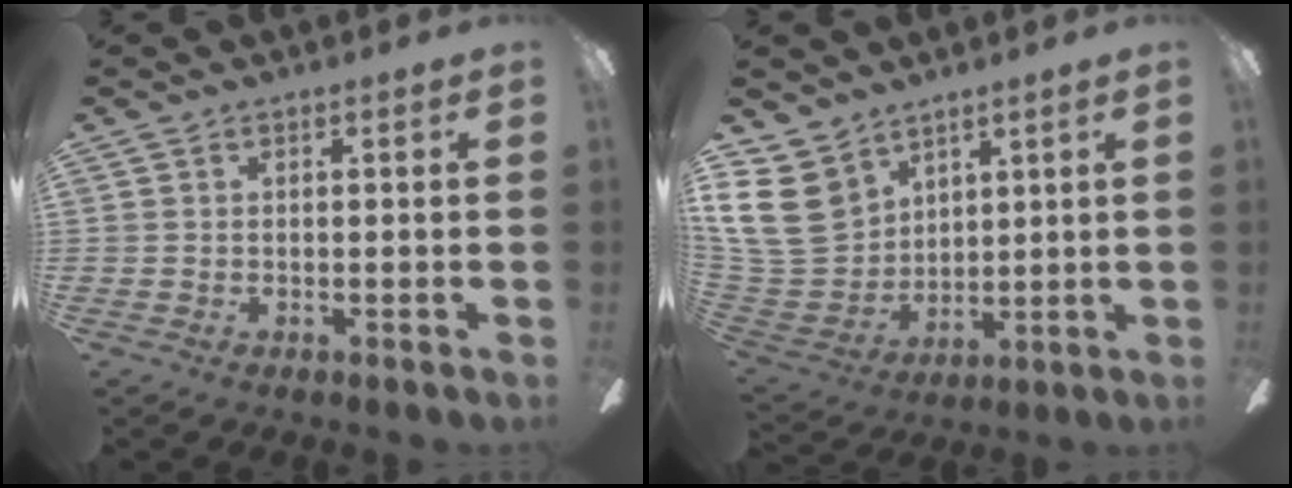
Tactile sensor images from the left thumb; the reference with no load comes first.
{"total": 13.9, "force": [7.3, 10.3, 5.8], "torque": [-0.152, -0.028, 0.147]}